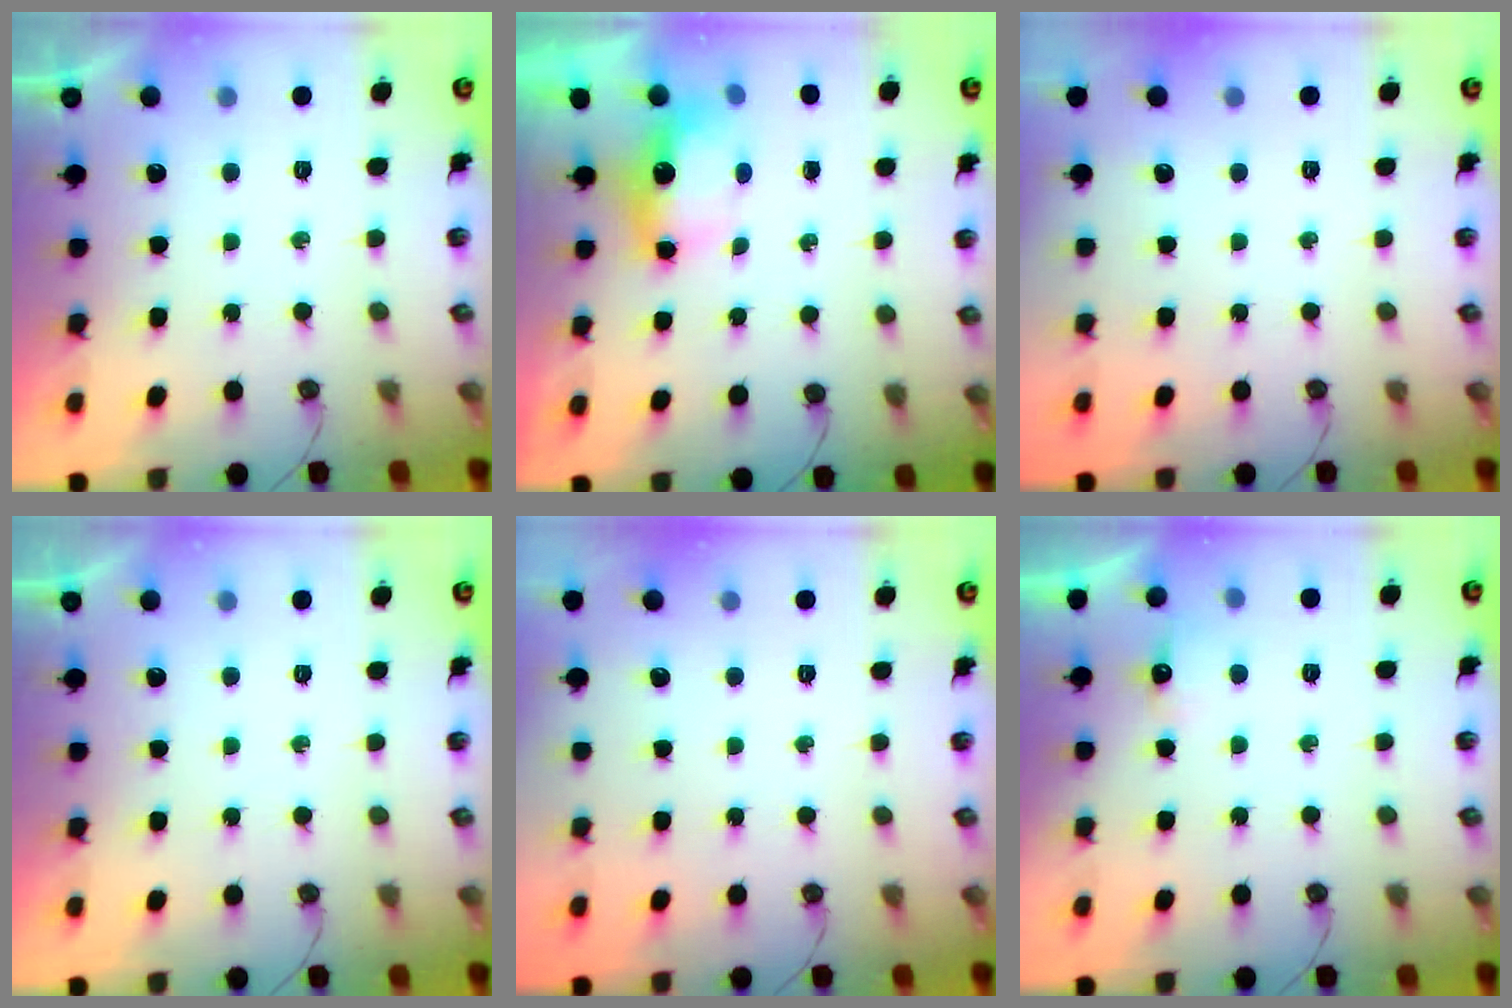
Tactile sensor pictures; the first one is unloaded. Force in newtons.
{"total": 6.2, "press": 6.2, "slide": 0.2}
{"total": 0.0}
{"total": 0.0}
{"total": 0.0}
{"total": 4.4, "press": 4.3, "slide": 0.8}